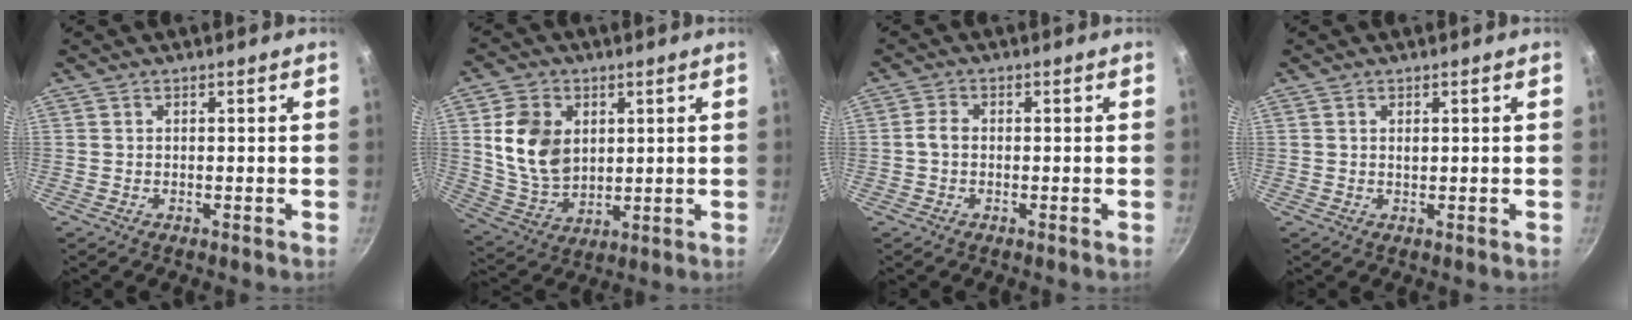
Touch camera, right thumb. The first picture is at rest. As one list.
[{"total": 12.8, "force": [2.6, 9.5, 8.1], "torque": [-0.129, -0.019, 0.060]}, {"total": 2.3, "force": [-0.3, 1.7, 1.6], "torque": [-0.032, 0.012, -0.010]}, {"total": 0.9, "force": [0.3, 0.5, 0.7], "torque": [-0.012, 0.001, 0.005]}]